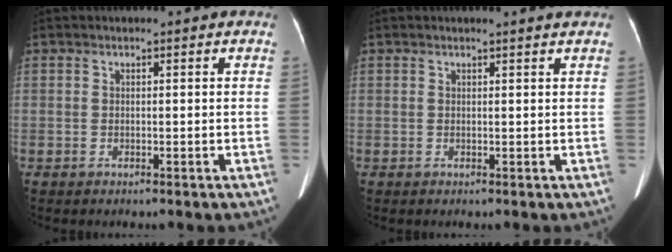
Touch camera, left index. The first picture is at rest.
{"total": 1.4, "force": [1.3, -0.4, 0.3], "torque": [-0.016, -0.003, 0.017]}